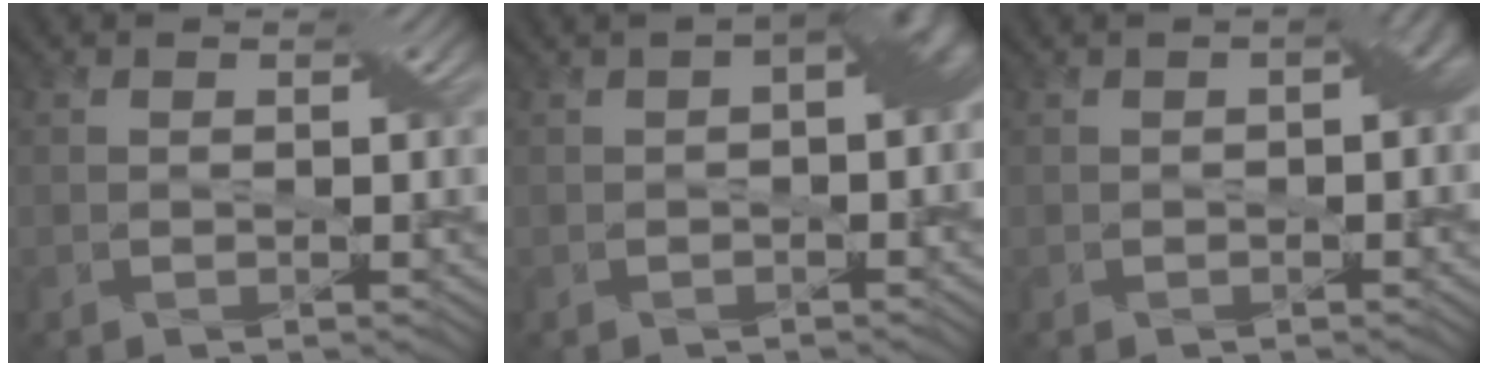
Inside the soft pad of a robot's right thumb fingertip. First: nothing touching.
{"total": 5.8, "force": [0.4, 3.0, 5.0], "torque": [-0.052, 0.009, 0.005]}
{"total": 2.8, "force": [-0.2, 1.5, 2.4], "torque": [-0.030, 0.002, -0.004]}